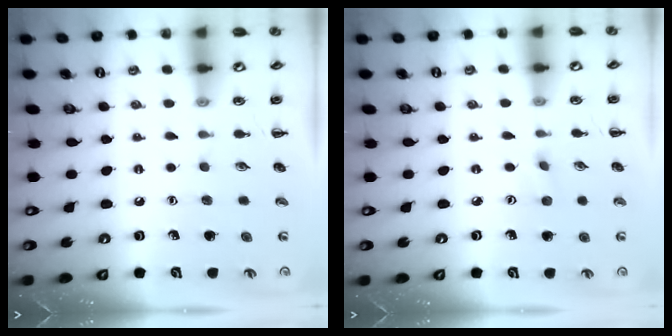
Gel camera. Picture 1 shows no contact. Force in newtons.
{"total": 2.3, "press": 2.2, "slide": 0.8}